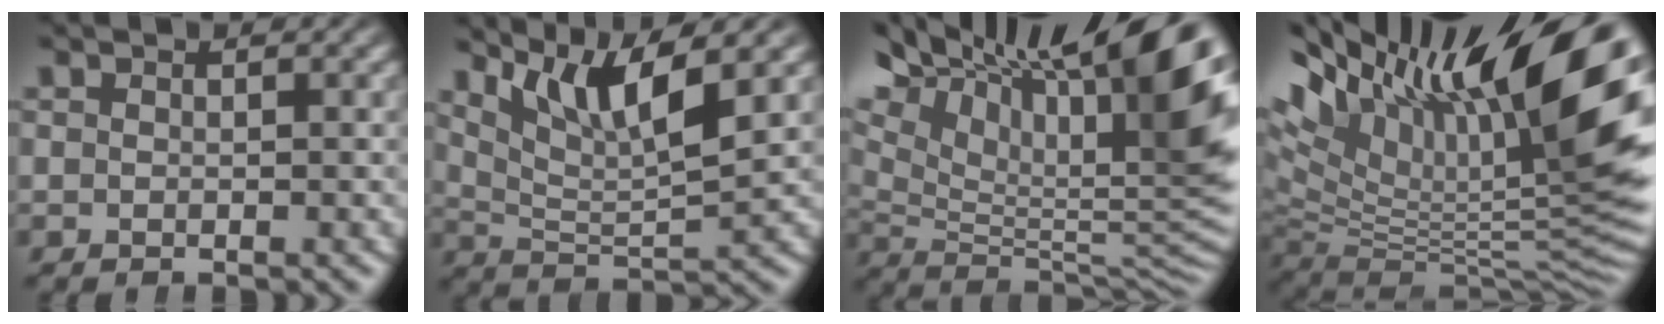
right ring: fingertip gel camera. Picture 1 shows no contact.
{"total": 6.0, "force": [3.4, 2.3, 4.3], "torque": [-0.087, -0.006, 0.062]}
{"total": 16.0, "force": [3.7, 7.8, 13.4], "torque": [-0.177, 0.000, 0.061]}
{"total": 17.8, "force": [3.9, 8.9, 14.9], "torque": [-0.222, -0.011, 0.077]}